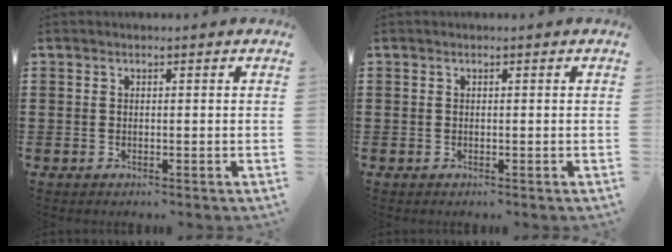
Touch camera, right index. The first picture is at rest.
{"total": 0.0}